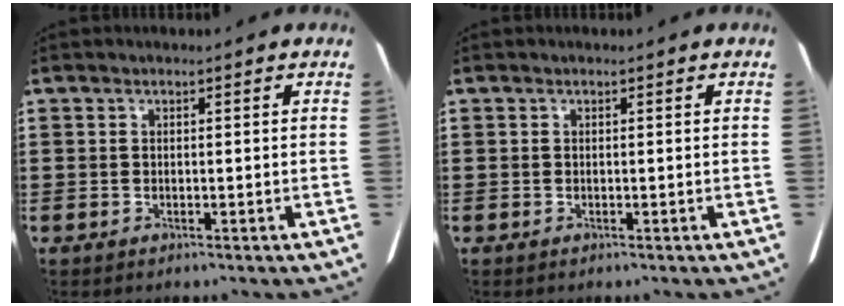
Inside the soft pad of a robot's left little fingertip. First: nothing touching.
{"total": 0.0}